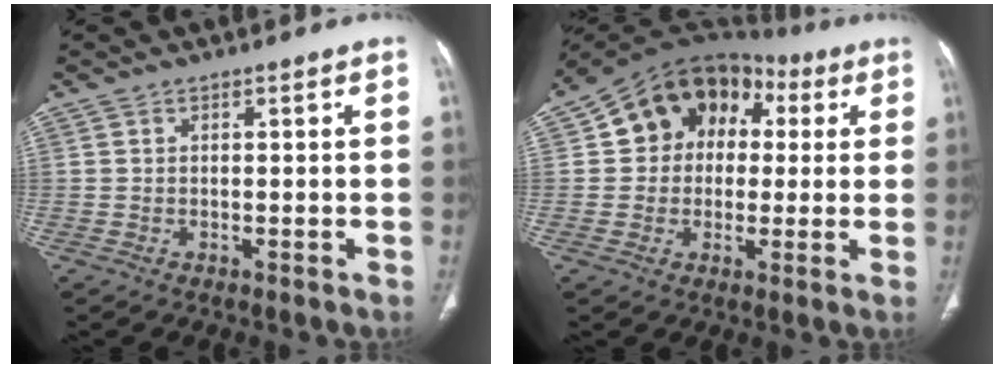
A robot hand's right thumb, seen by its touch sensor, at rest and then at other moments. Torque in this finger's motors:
{"motor_torque": [-1.01, 1.04, 0.84, -0.25, 0.17]}